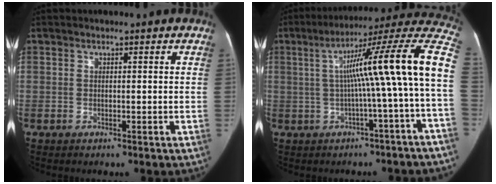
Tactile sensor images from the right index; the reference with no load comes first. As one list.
[{"total": 17.5, "force": [0.5, -1.3, 17.4], "torque": [-0.230, 0.039, -0.003]}]